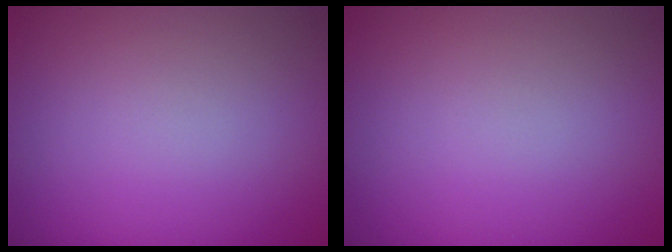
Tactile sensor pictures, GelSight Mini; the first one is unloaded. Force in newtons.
{"total": 0.0}